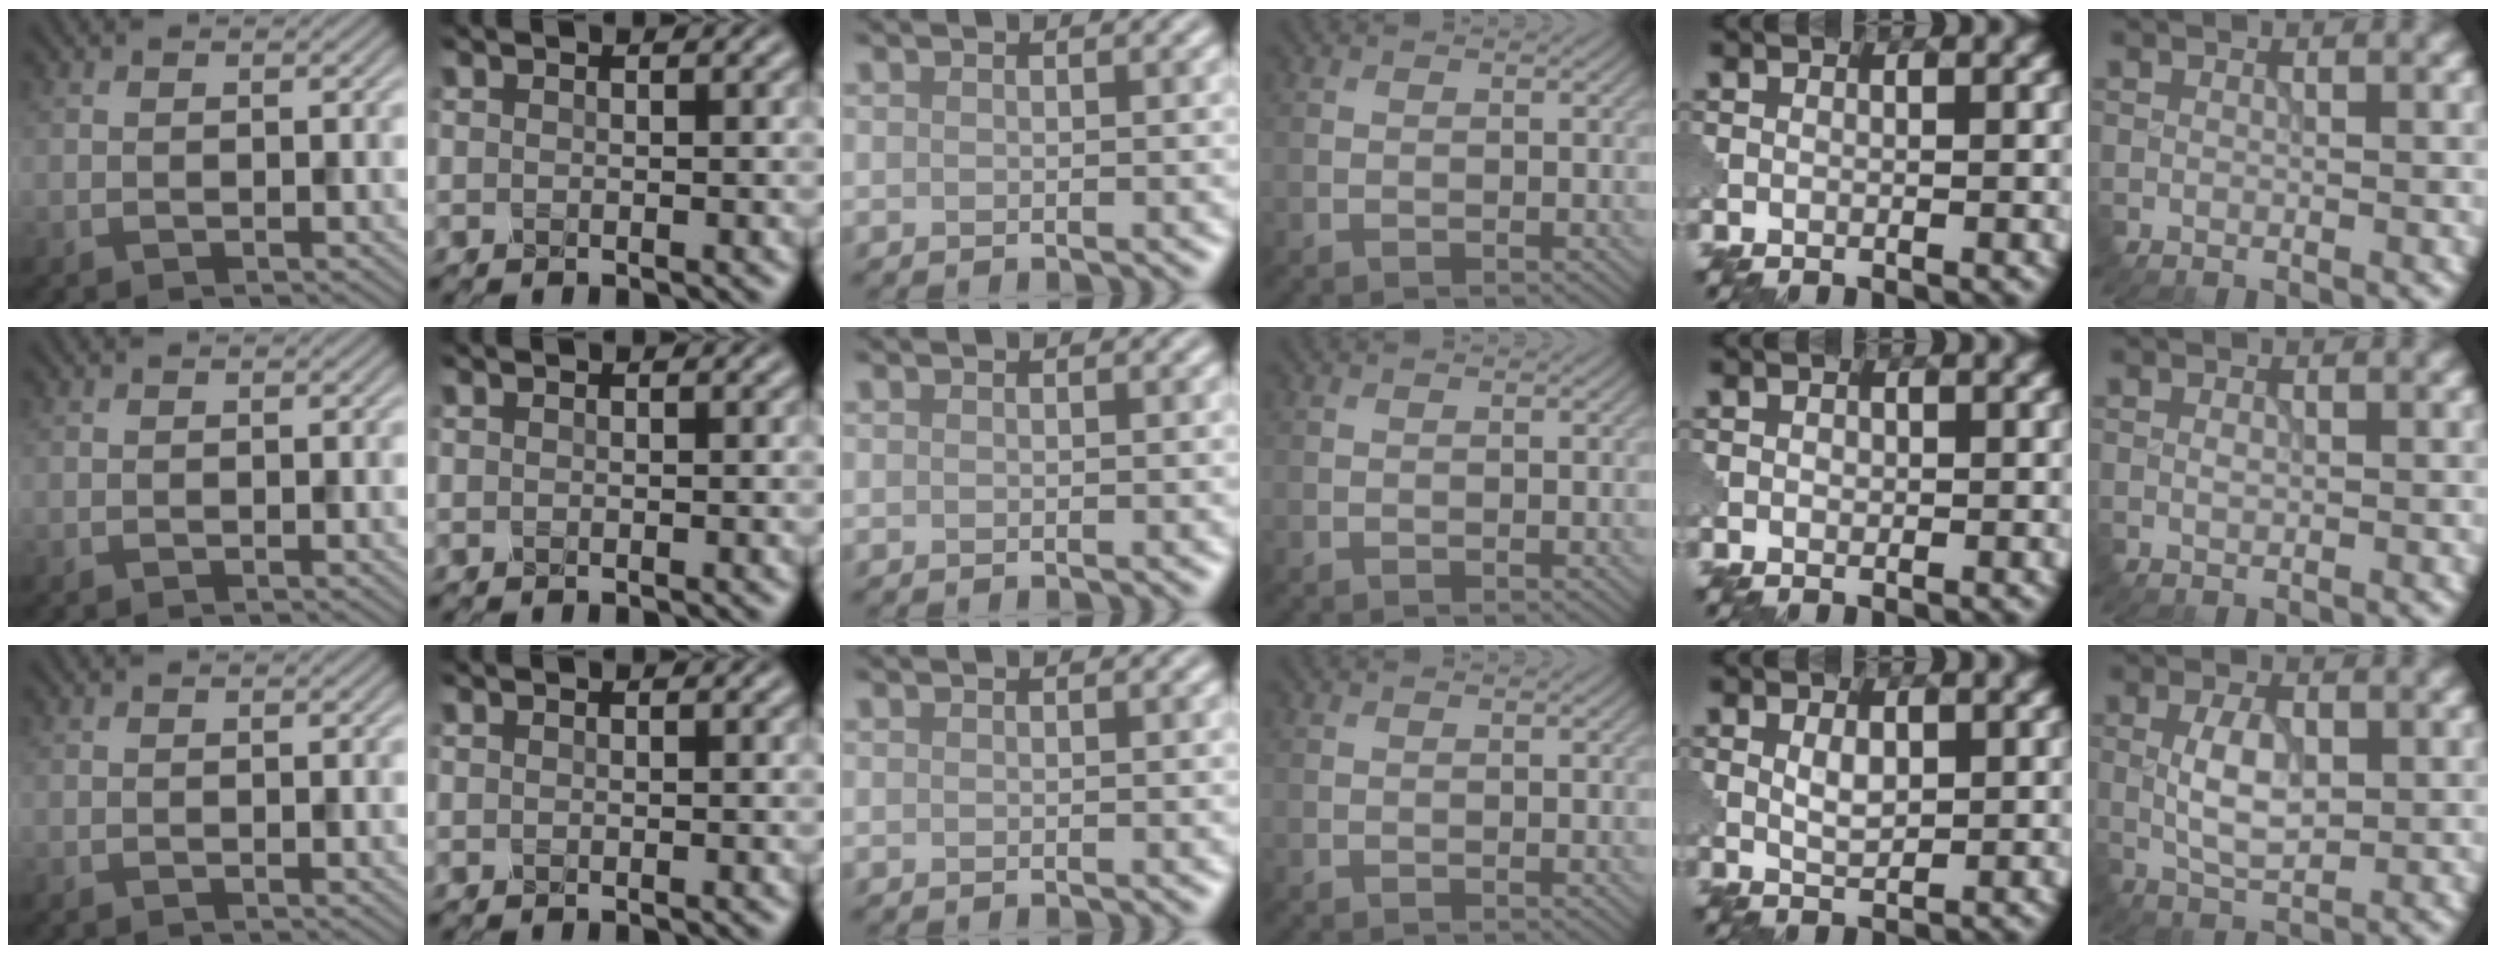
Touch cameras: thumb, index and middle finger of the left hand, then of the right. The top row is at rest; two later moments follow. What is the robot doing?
{"motion": "close", "object": "eyeshadow palette"}